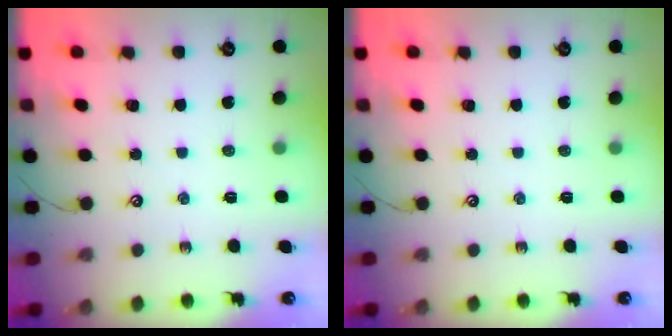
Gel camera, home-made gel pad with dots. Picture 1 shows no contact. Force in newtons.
{"total": 0.0}